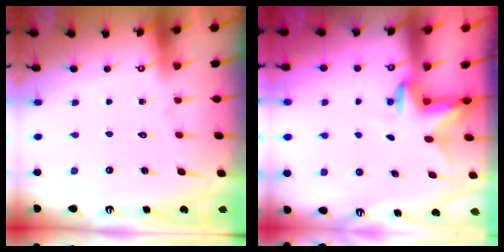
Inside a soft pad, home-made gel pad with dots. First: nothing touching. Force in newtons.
{"total": 2.9, "press": 2.9, "slide": 0.7}